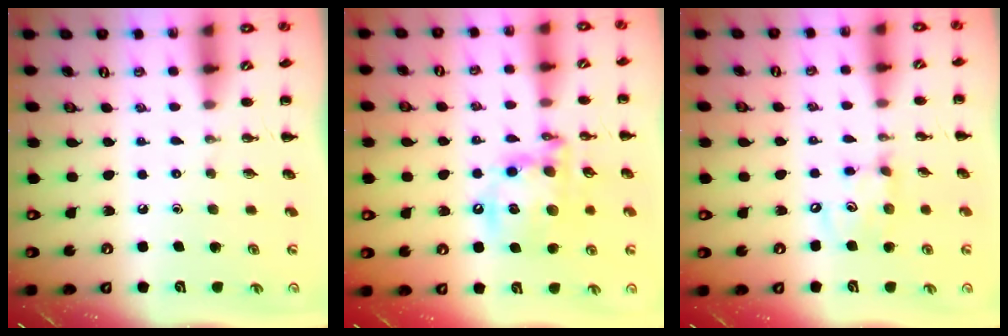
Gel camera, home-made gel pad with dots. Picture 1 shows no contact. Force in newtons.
{"total": 14.2, "press": 13.8, "slide": 3.4}
{"total": 7.8, "press": 7.6, "slide": 1.4}